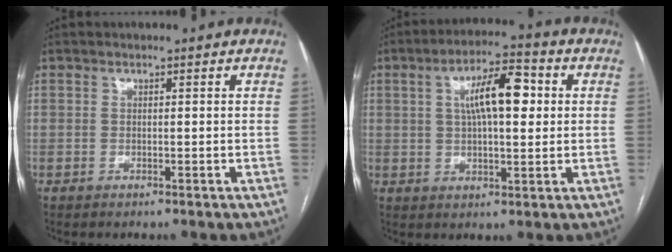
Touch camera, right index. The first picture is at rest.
{"total": 9.7, "force": [2.2, 3.1, 9.0], "torque": [-0.155, 0.025, 0.032]}